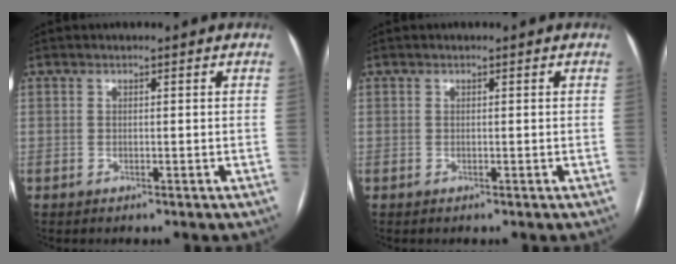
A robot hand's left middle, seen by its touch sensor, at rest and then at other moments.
{"total": 0.0}